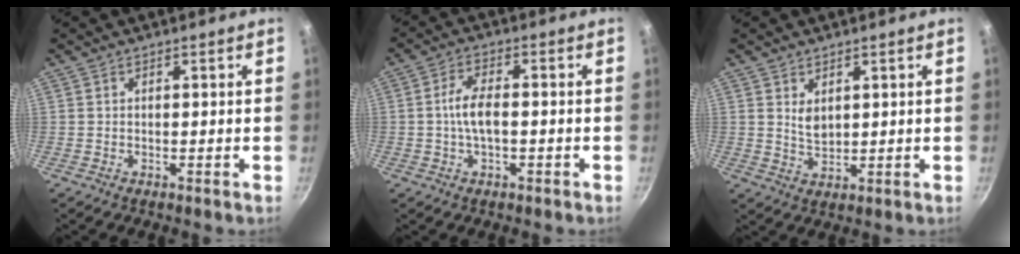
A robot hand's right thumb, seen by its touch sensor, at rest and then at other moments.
{"total": 5.6, "force": [-0.6, 2.9, 4.8], "torque": [-0.085, 0.018, -0.016]}
{"total": 3.7, "force": [1.6, 2.2, 2.4], "torque": [-0.038, -0.015, 0.034]}